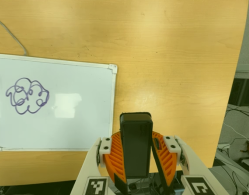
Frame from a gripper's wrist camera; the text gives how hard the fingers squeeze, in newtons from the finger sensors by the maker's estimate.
{"total": 8.3, "left": 7.4, "right": 9.3}